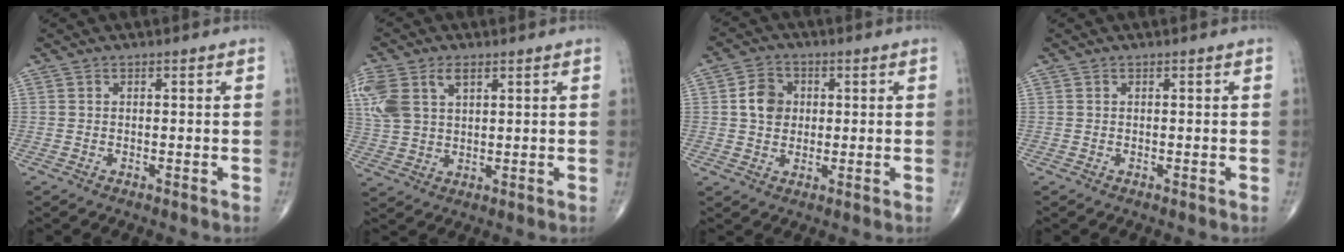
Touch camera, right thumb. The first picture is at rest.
{"total": 11.7, "force": [4.5, 7.1, 8.2], "torque": [-0.201, 0.007, 0.094]}
{"total": 6.1, "force": [0.8, 5.1, 3.4], "torque": [-0.042, 0.004, 0.010]}
{"total": 0.0}